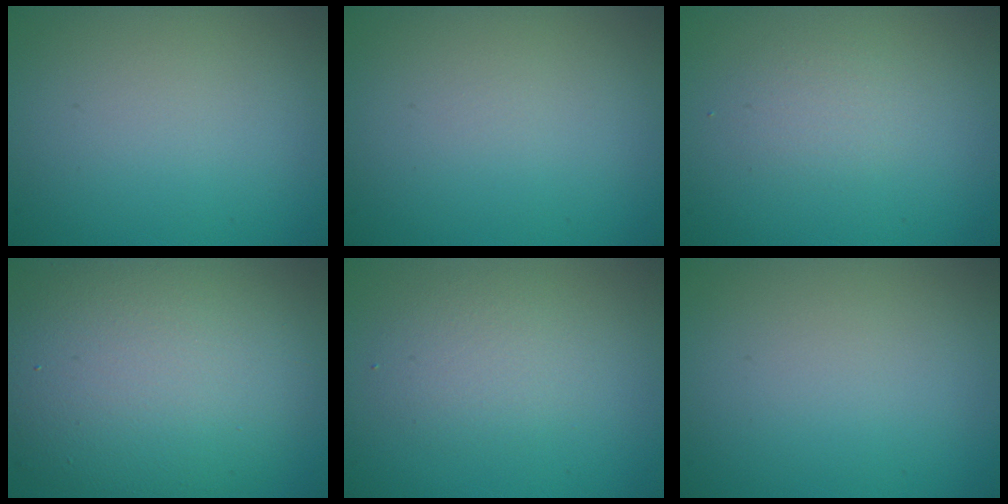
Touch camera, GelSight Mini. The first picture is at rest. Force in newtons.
{"total": 0.0}
{"total": 1.4, "press": 1.3, "slide": 0.1}
{"total": 10.9, "press": 10.8, "slide": 1.1}
{"total": 2.4, "press": 2.4, "slide": 0.4}
{"total": 0.0}